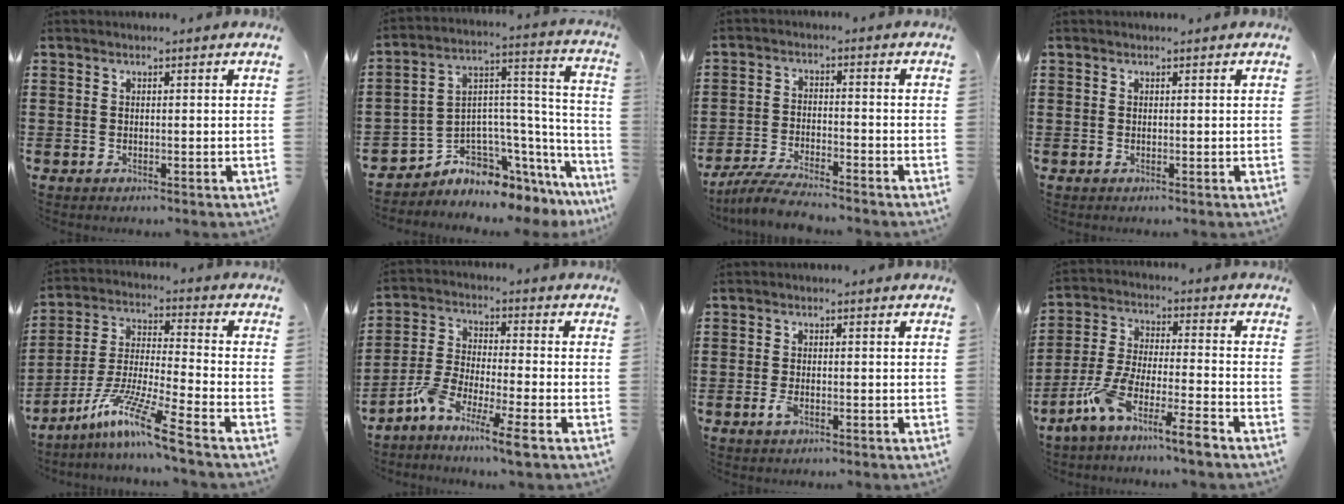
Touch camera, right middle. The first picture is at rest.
{"total": 4.5, "force": [-3.9, 2.2, 0.2], "torque": [-0.013, -0.019, -0.075]}
{"total": 5.3, "force": [-4.9, 0.3, 2.0], "torque": [-0.047, -0.008, -0.096]}
{"total": 0.0}
{"total": 11.0, "force": [-8.1, 0.2, 7.5], "torque": [-0.154, -0.006, -0.161]}
{"total": 7.3, "force": [-5.7, 0.4, 4.5], "torque": [-0.106, -0.010, -0.115]}
{"total": 2.0, "force": [-0.8, 0.8, 1.6], "torque": [-0.053, -0.008, -0.023]}
{"total": 8.8, "force": [-7.3, -0.1, 4.8], "torque": [-0.111, -0.008, -0.150]}